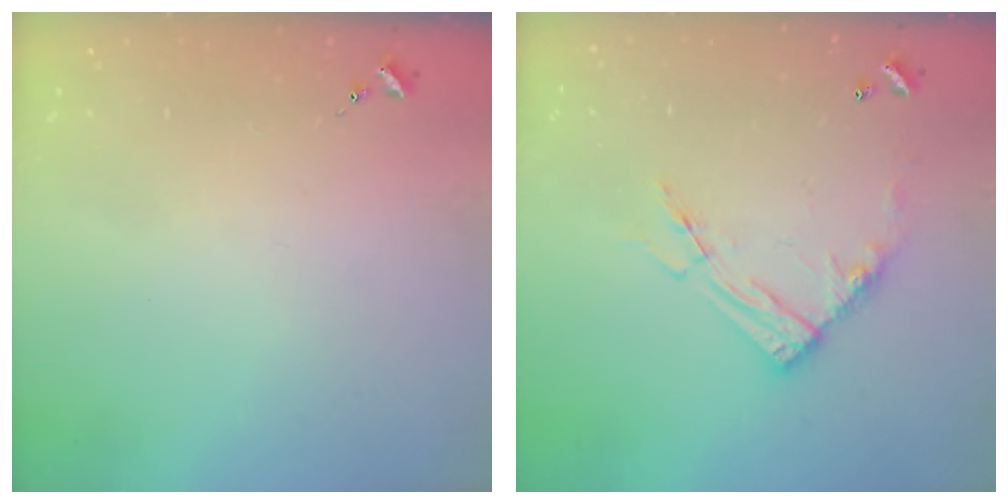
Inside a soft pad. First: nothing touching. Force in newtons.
{"total": 13.1, "press": 13.0, "slide": 1.2}